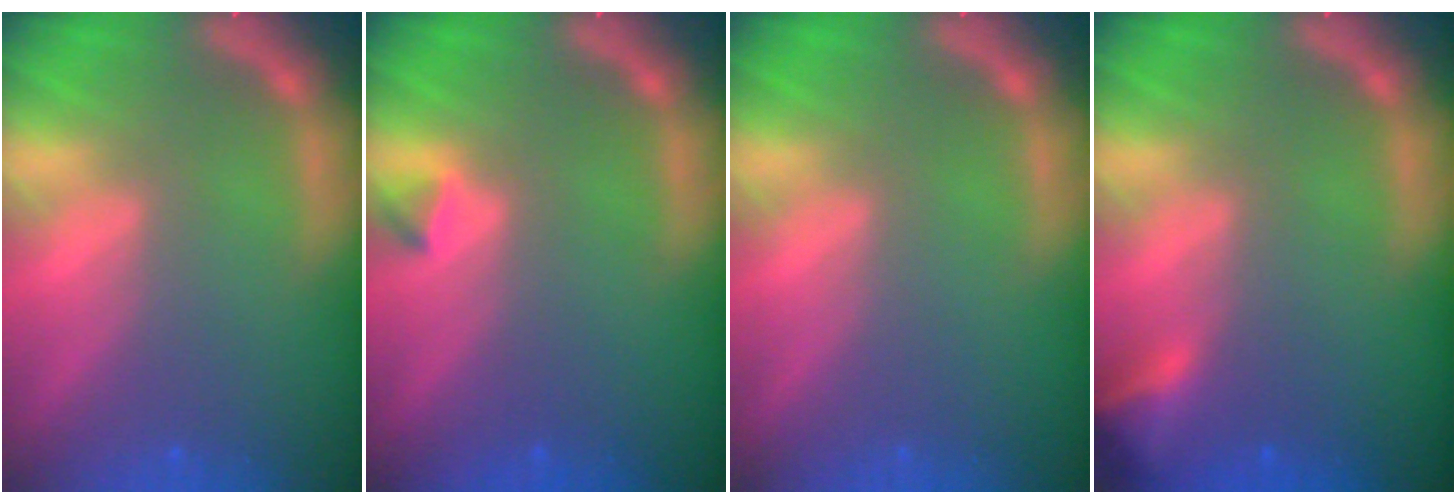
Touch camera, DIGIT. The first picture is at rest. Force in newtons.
{"total": 0.9}
{"total": 0.0}
{"total": 2.9}